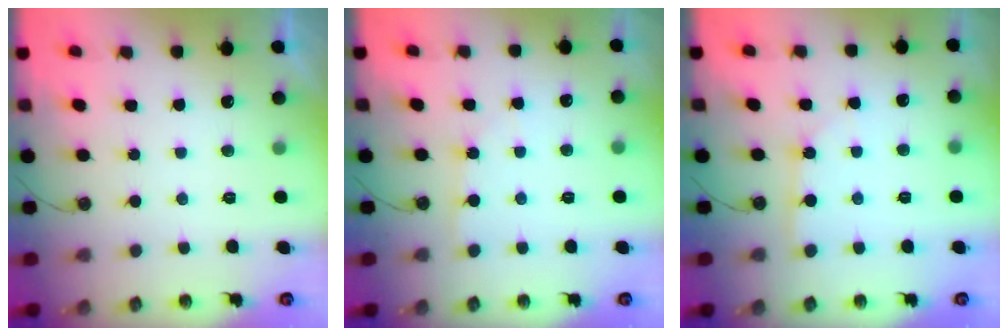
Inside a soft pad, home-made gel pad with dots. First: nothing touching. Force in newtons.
{"total": 2.4, "press": 2.4, "slide": 0.3}
{"total": 1.8, "press": 1.8, "slide": 0.2}